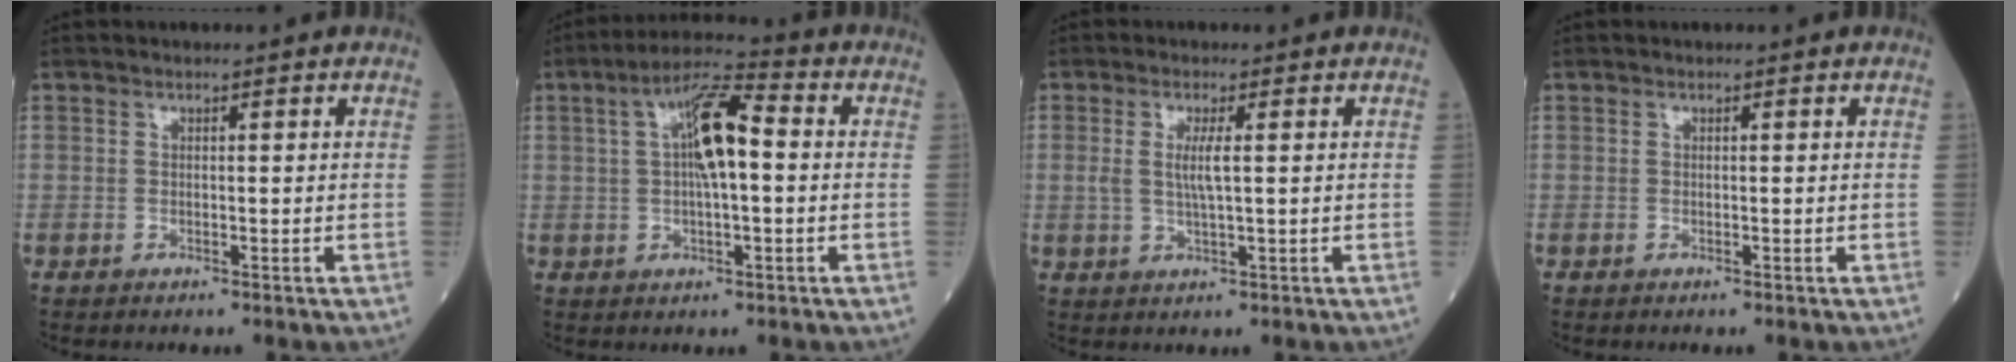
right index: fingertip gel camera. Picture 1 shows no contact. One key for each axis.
{"total": 9.1, "fx": 1.1, "fy": 1.9, "fz": 8.8, "tx": -0.160, "ty": 0.023, "tz": 0.013}
{"total": 3.2, "fx": 0.5, "fy": 0.2, "fz": 3.2, "tx": -0.068, "ty": -0.003, "tz": 0.009}
{"total": 0.0}